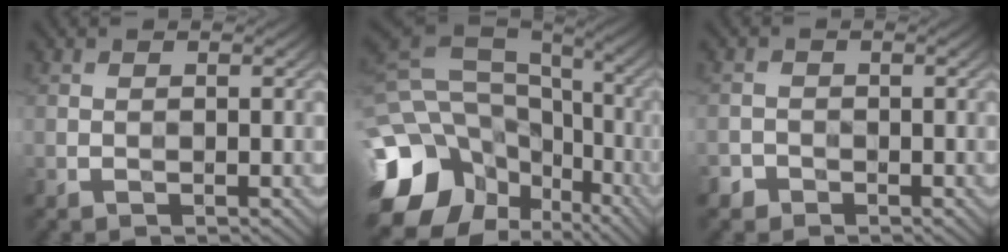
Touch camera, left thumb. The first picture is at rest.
{"total": 17.9, "force": [-7.4, 14.1, 8.3], "torque": [-0.249, -0.027, -0.102]}
{"total": 1.6, "force": [-1.2, 1.1, -0.1], "torque": [0.001, -0.003, -0.027]}